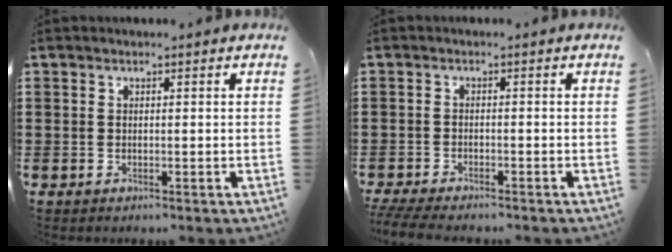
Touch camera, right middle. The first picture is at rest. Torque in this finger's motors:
{"motor_torque": [1.25, -0.52, 0.64, 0.21]}